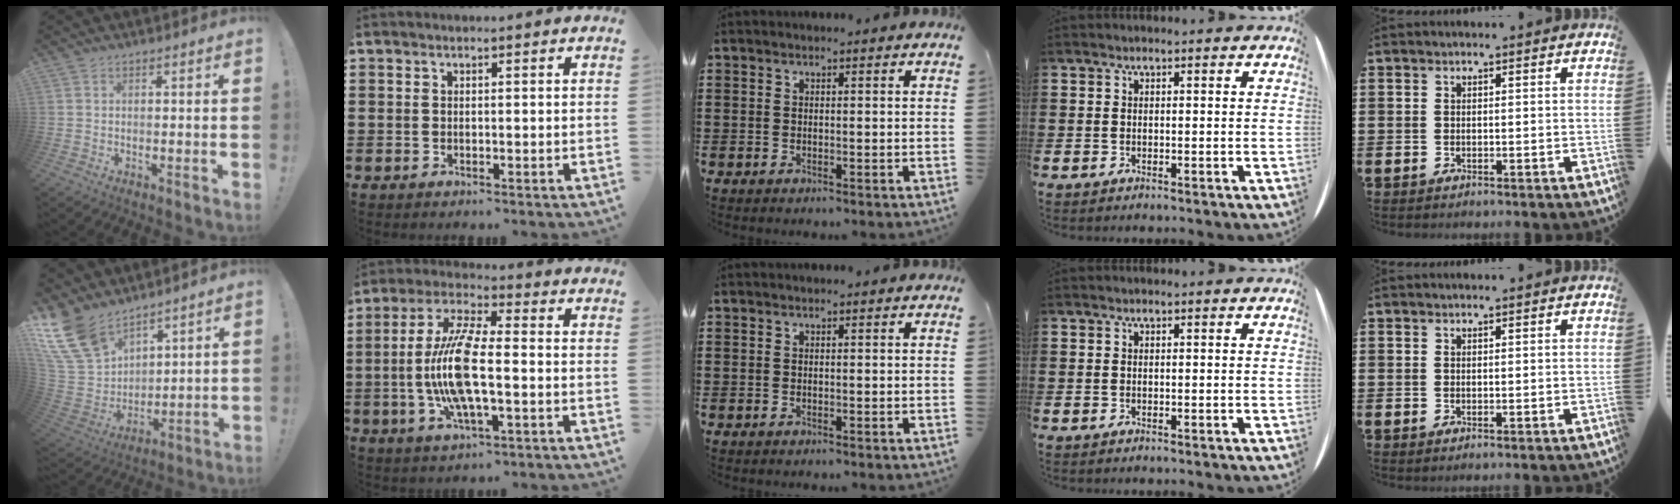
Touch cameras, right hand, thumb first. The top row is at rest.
{"thumb": {"total": 17.3, "force": [12.4, 9.3, 7.6], "torque": [-0.169, -0.086, 0.240]}, "index": {"total": 11.9, "force": [-1.9, 3.6, 11.2], "torque": [-0.242, -0.012, -0.039]}}